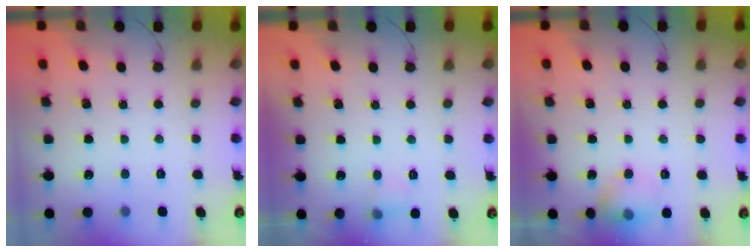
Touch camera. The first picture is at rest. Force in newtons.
{"total": 5.2, "press": 4.9, "slide": 1.5}
{"total": 8.4, "press": 8.2, "slide": 1.8}